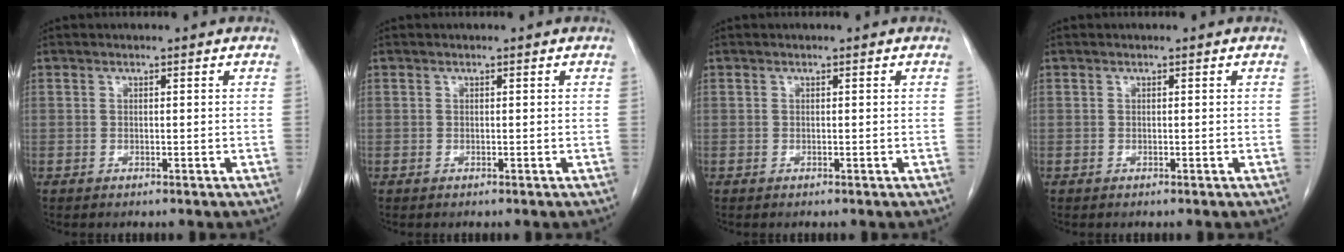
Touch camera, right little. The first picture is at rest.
{"total": 0.0}
{"total": 0.0}
{"total": 0.0}